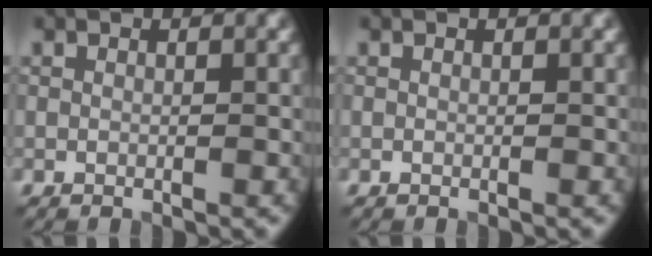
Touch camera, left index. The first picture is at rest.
{"total": 0.0}